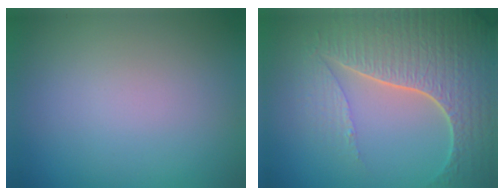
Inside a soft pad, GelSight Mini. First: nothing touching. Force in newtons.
{"total": 7.5, "press": 5.6, "slide": 5.0}